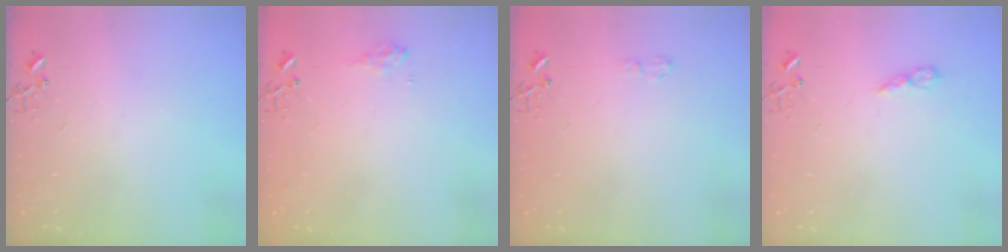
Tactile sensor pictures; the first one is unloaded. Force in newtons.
{"total": 7.7, "press": 7.7, "slide": 0.3}
{"total": 4.2, "press": 4.2, "slide": 0.5}
{"total": 5.0, "press": 5.0, "slide": 0.6}